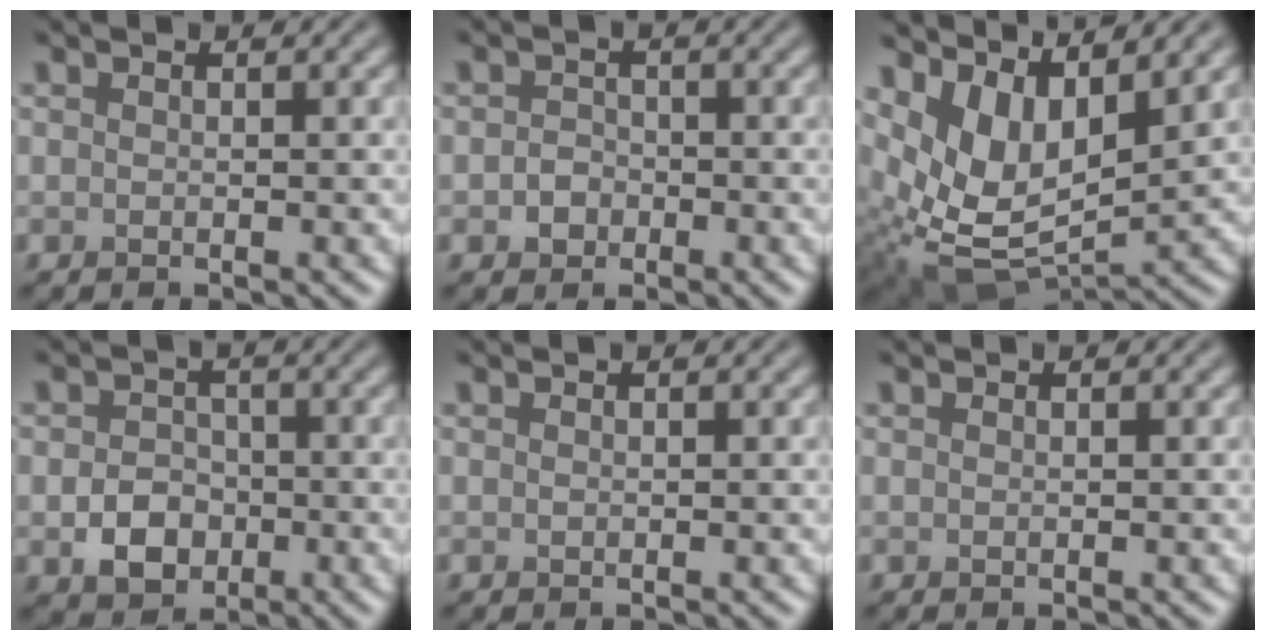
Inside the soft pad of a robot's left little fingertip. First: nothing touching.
{"total": 1.6, "force": [-0.5, 1.4, 0.6], "torque": [-0.006, -0.001, -0.014]}
{"total": 8.5, "force": [2.7, 4.9, 6.4], "torque": [-0.130, -0.024, 0.062]}
{"total": 3.9, "force": [-1.2, 3.1, 2.0], "torque": [-0.030, -0.002, -0.023]}
{"total": 0.0}
{"total": 0.0}